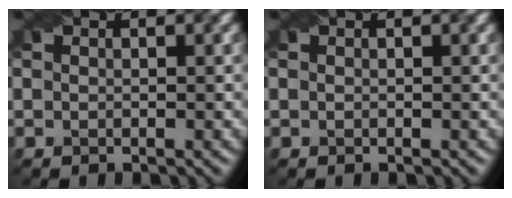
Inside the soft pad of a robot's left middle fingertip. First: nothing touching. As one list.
[{"total": 0.0}]